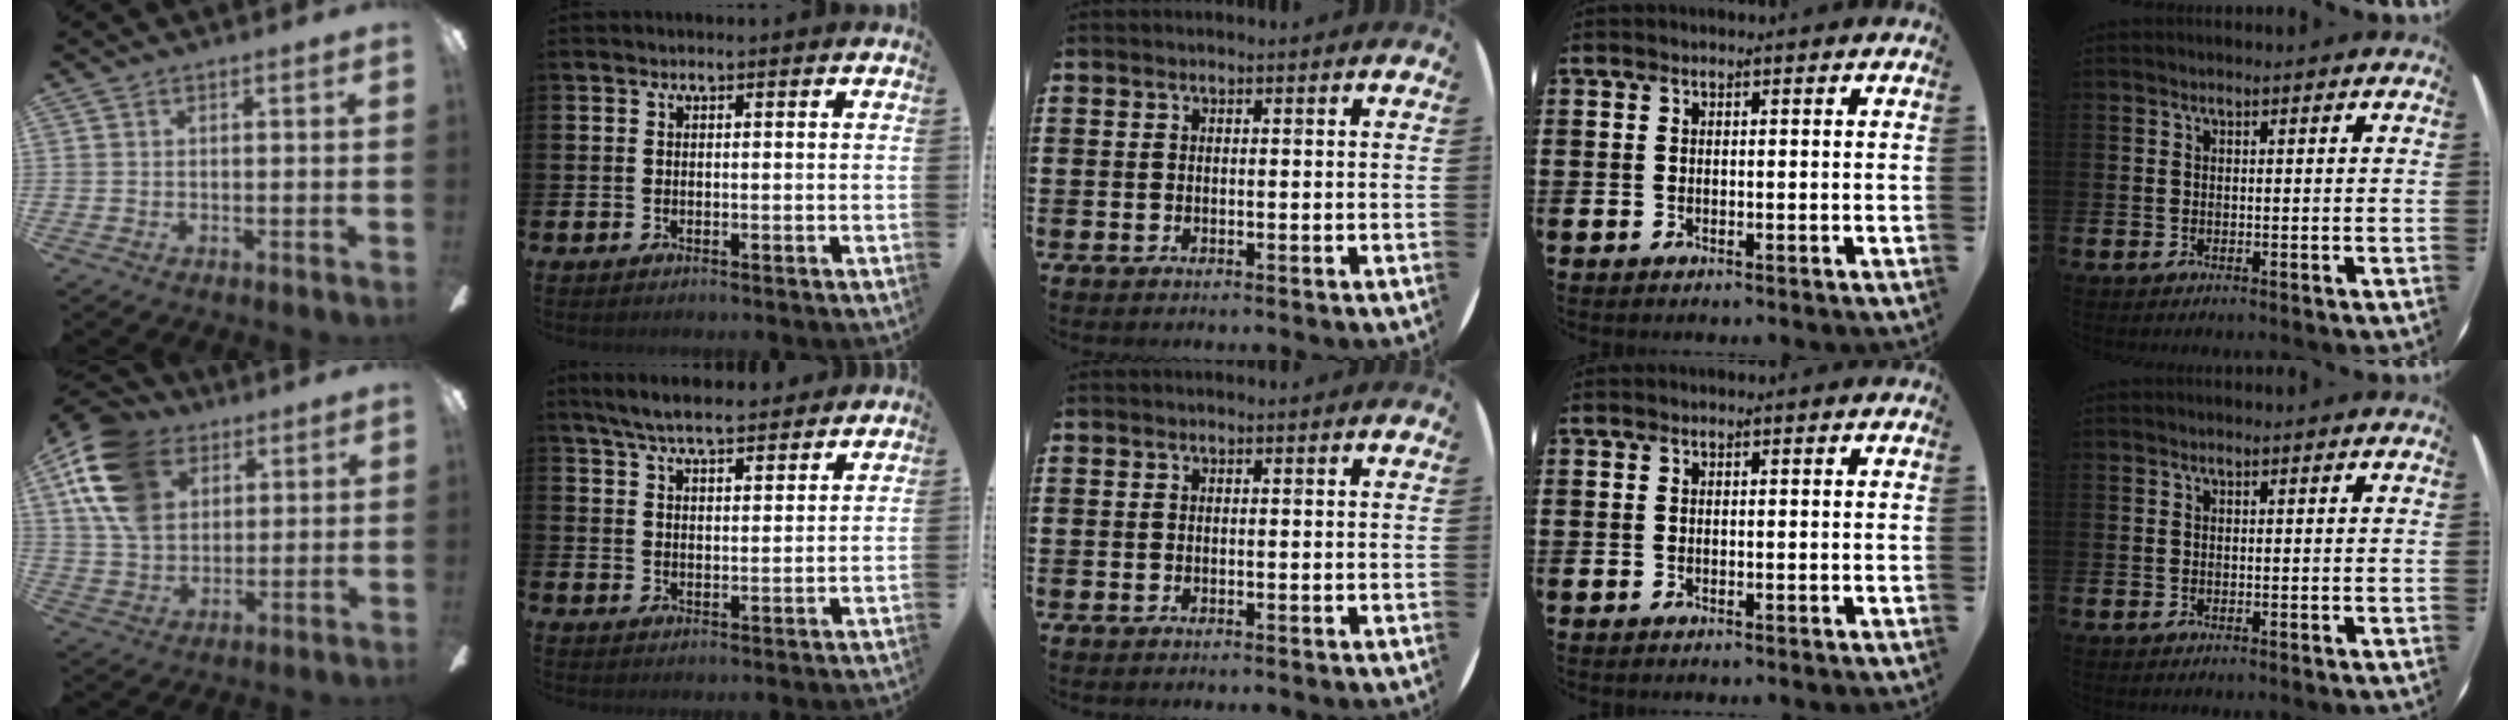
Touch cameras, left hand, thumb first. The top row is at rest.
{"thumb": {"total": 17.1, "force": [7.8, 12.0, 9.3], "torque": [-0.209, -0.017, 0.152]}, "index": {"total": 6.4, "force": [6.0, 1.0, 1.7], "torque": [-0.049, -0.023, 0.109]}}